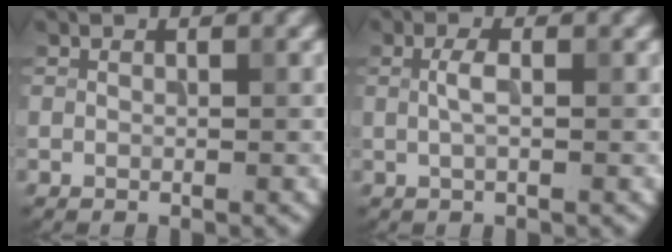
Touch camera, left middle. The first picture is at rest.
{"total": 1.6, "force": [0.1, 0.4, 1.5], "torque": [-0.031, 0.004, 0.002]}